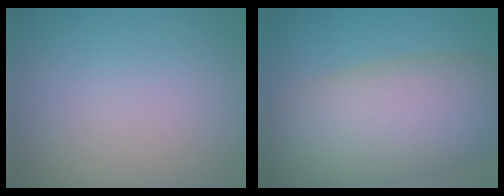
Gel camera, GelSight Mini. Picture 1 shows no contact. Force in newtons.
{"total": 10.0, "press": 9.9, "slide": 0.8}